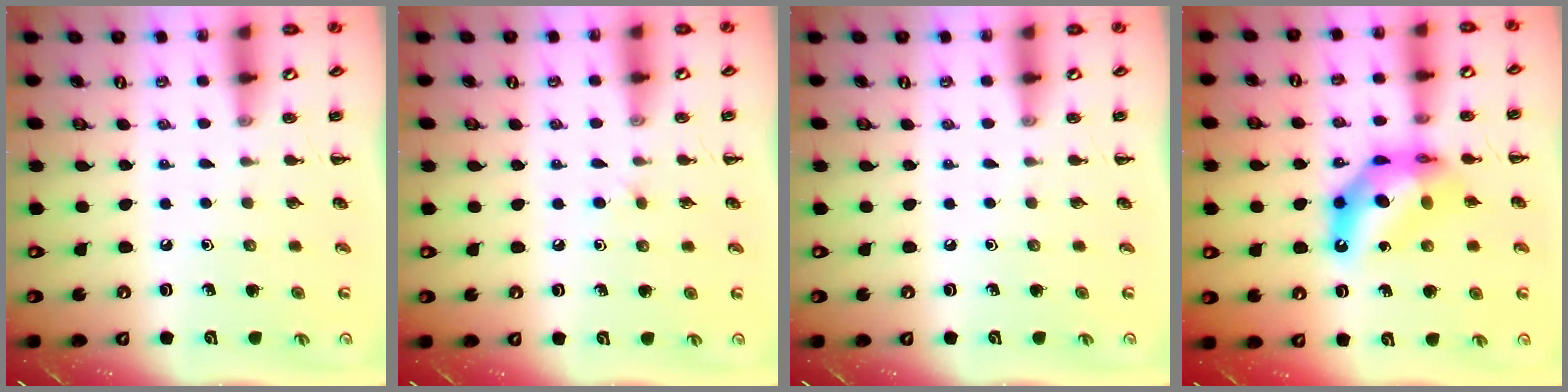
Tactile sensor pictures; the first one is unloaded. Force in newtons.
{"total": 2.2, "press": 2.0, "slide": 1.0}
{"total": 0.0}
{"total": 11.9, "press": 11.4, "slide": 3.6}